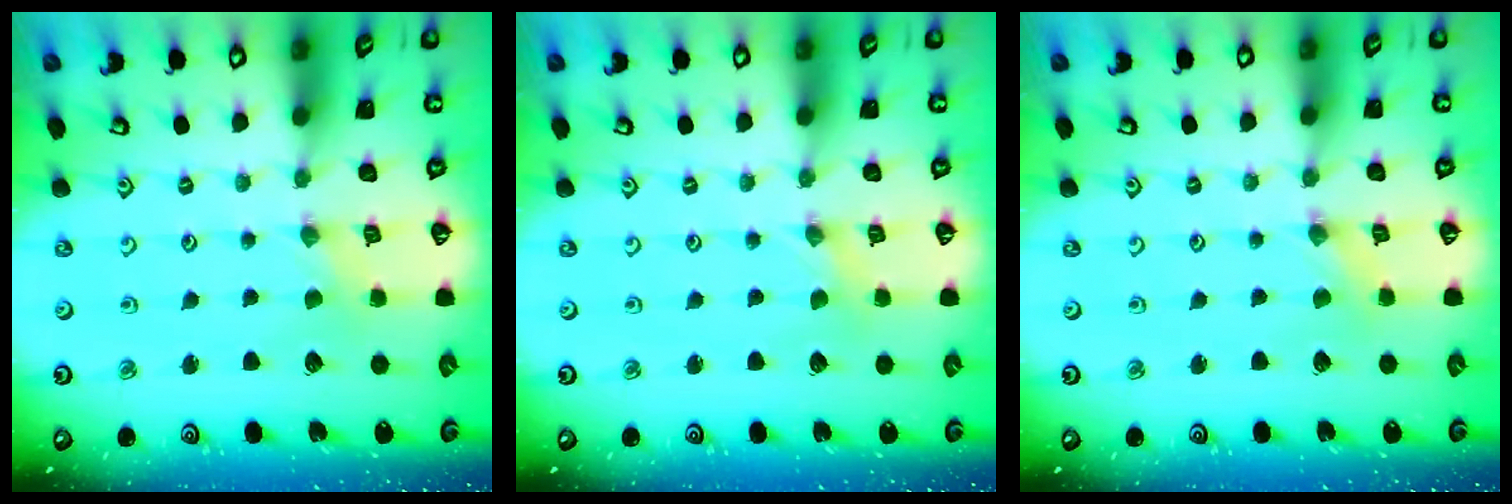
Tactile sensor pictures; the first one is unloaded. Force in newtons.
{"total": 0.0}
{"total": 0.0}